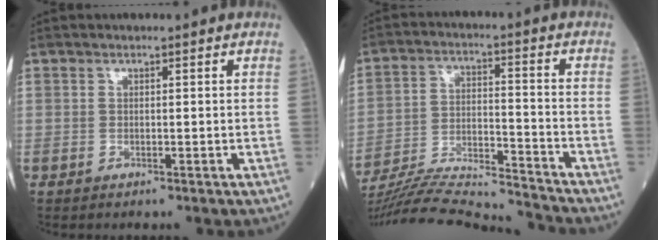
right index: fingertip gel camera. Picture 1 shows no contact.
{"total": 19.8, "force": [-18.9, -0.4, 5.7], "torque": [-0.128, -0.015, -0.303]}